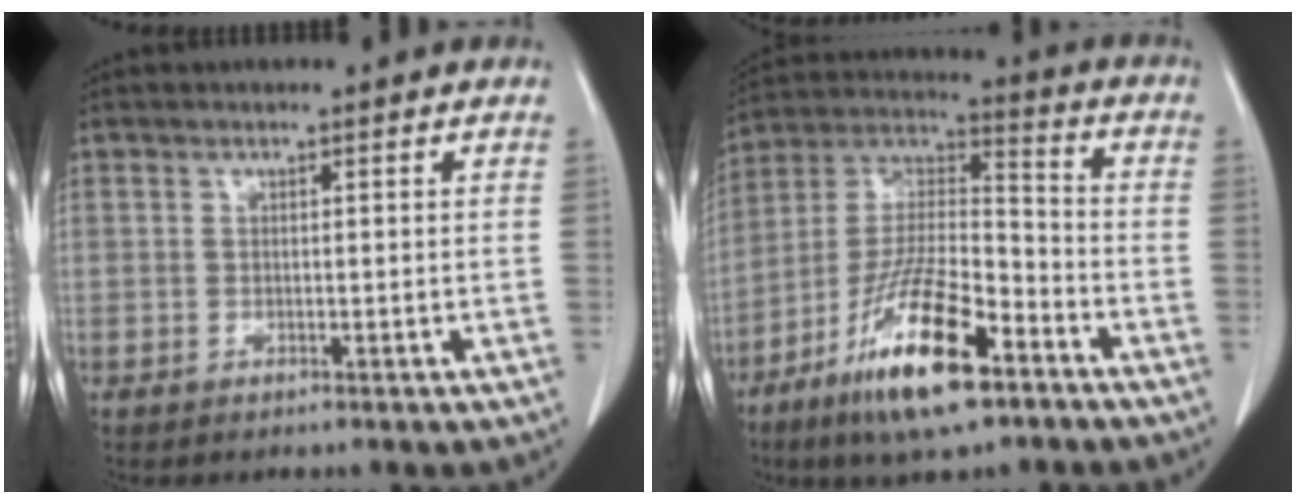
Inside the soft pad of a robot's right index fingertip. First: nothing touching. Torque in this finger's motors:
{"motor_torque": [0.64, -0.61, 0.20, 0.03]}